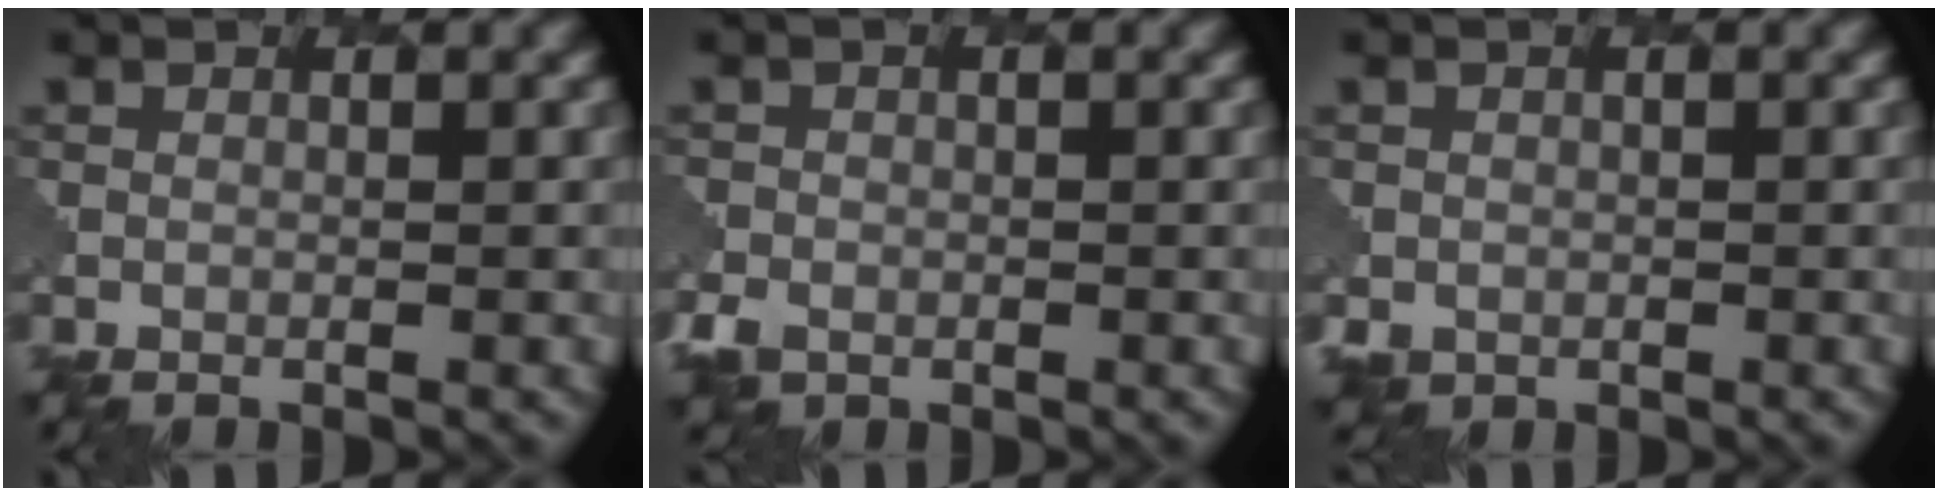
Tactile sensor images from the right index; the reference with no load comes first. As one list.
[{"total": 2.0, "force": [-1.1, 1.6, 0.5], "torque": [-0.013, -0.008, -0.029]}, {"total": 1.3, "force": [-0.3, 1.2, -0.1], "torque": [0.006, -0.009, -0.009]}]